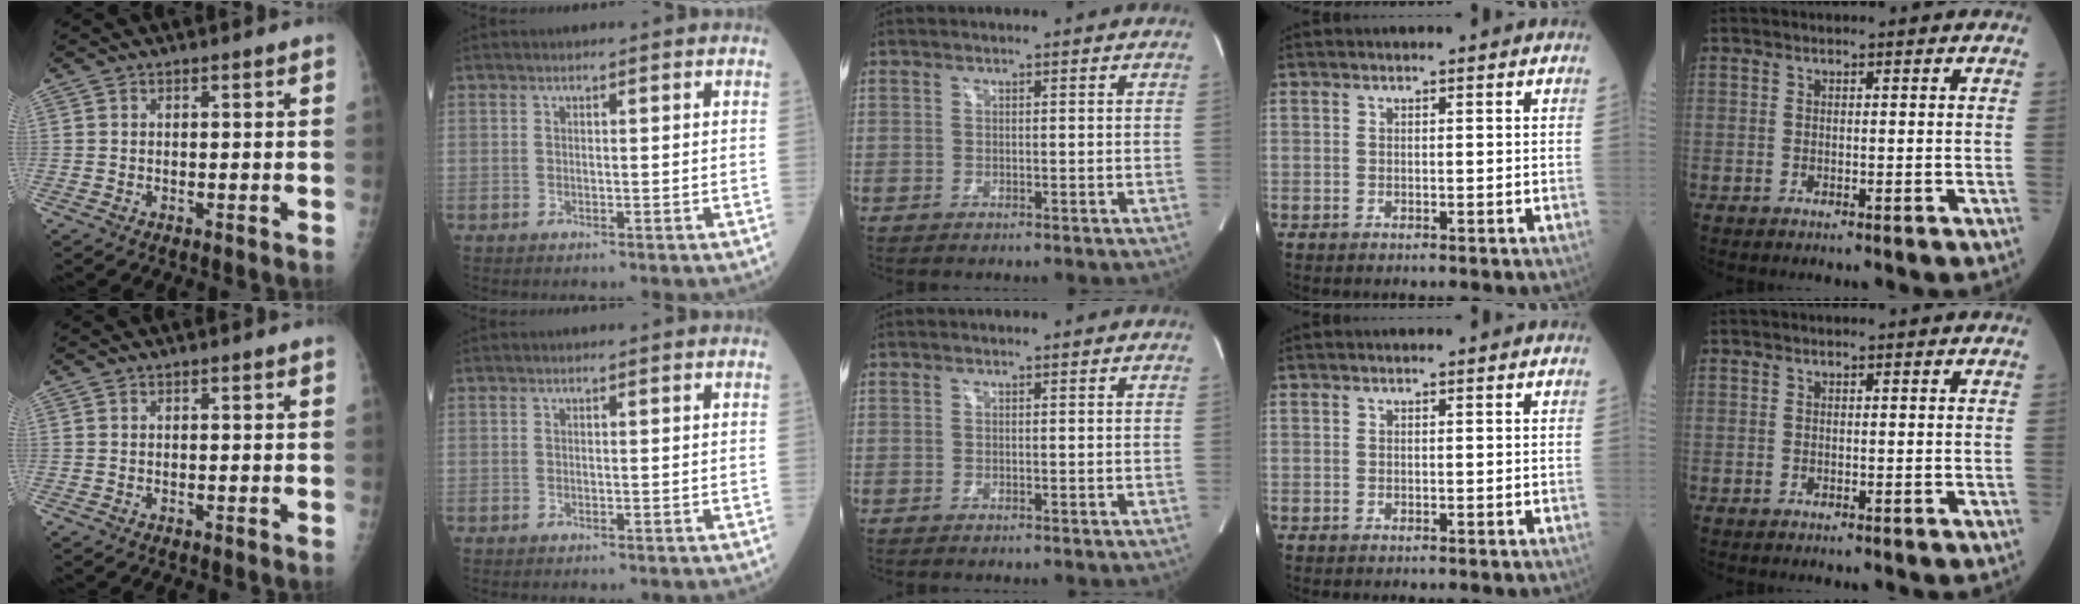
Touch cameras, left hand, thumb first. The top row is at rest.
{}